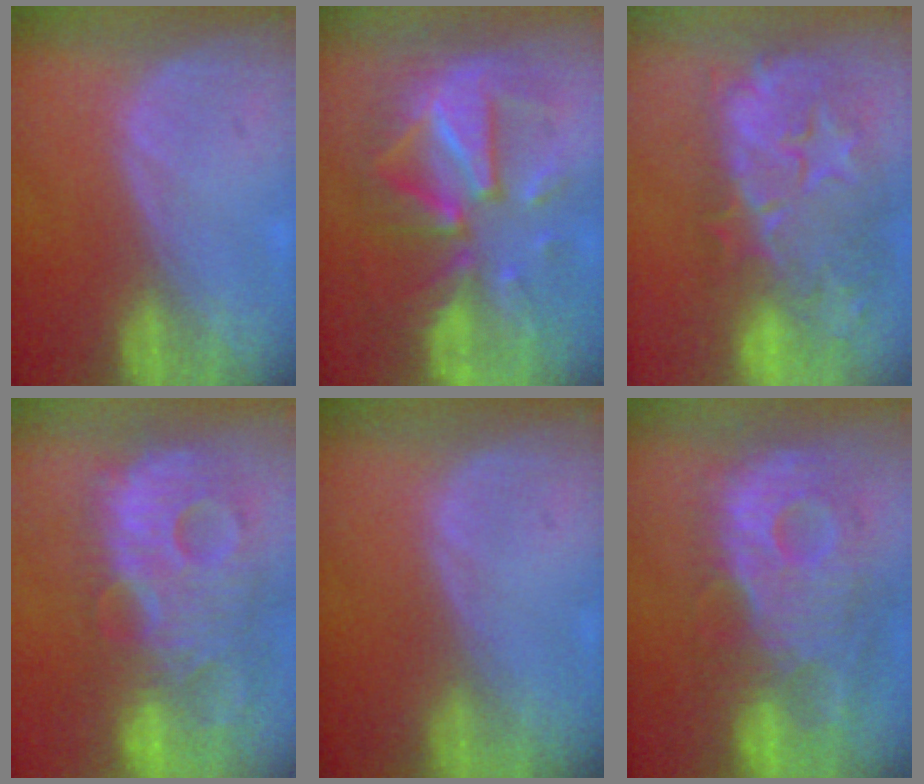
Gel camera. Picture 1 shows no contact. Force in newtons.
{"total": 11.8, "press": 11.8, "slide": 1.2}
{"total": 13.1, "press": 11.7, "slide": 6.0}
{"total": 13.9, "press": 11.9, "slide": 7.2}
{"total": 0.0}
{"total": 12.7, "press": 11.1, "slide": 6.2}